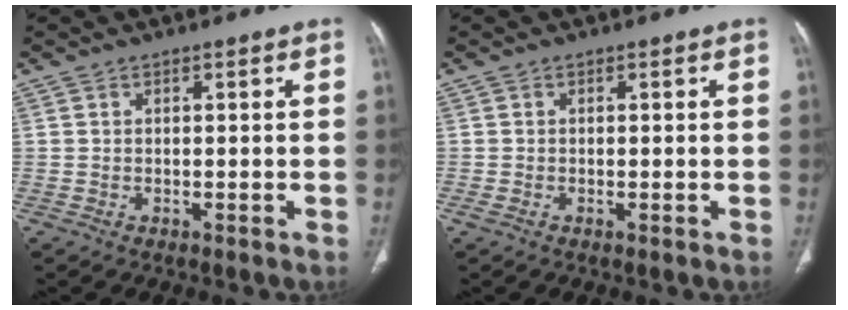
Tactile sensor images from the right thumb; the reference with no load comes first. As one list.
[{"total": 0.8, "force": [-0.2, 0.3, 0.7], "torque": [-0.022, -0.003, -0.006]}]